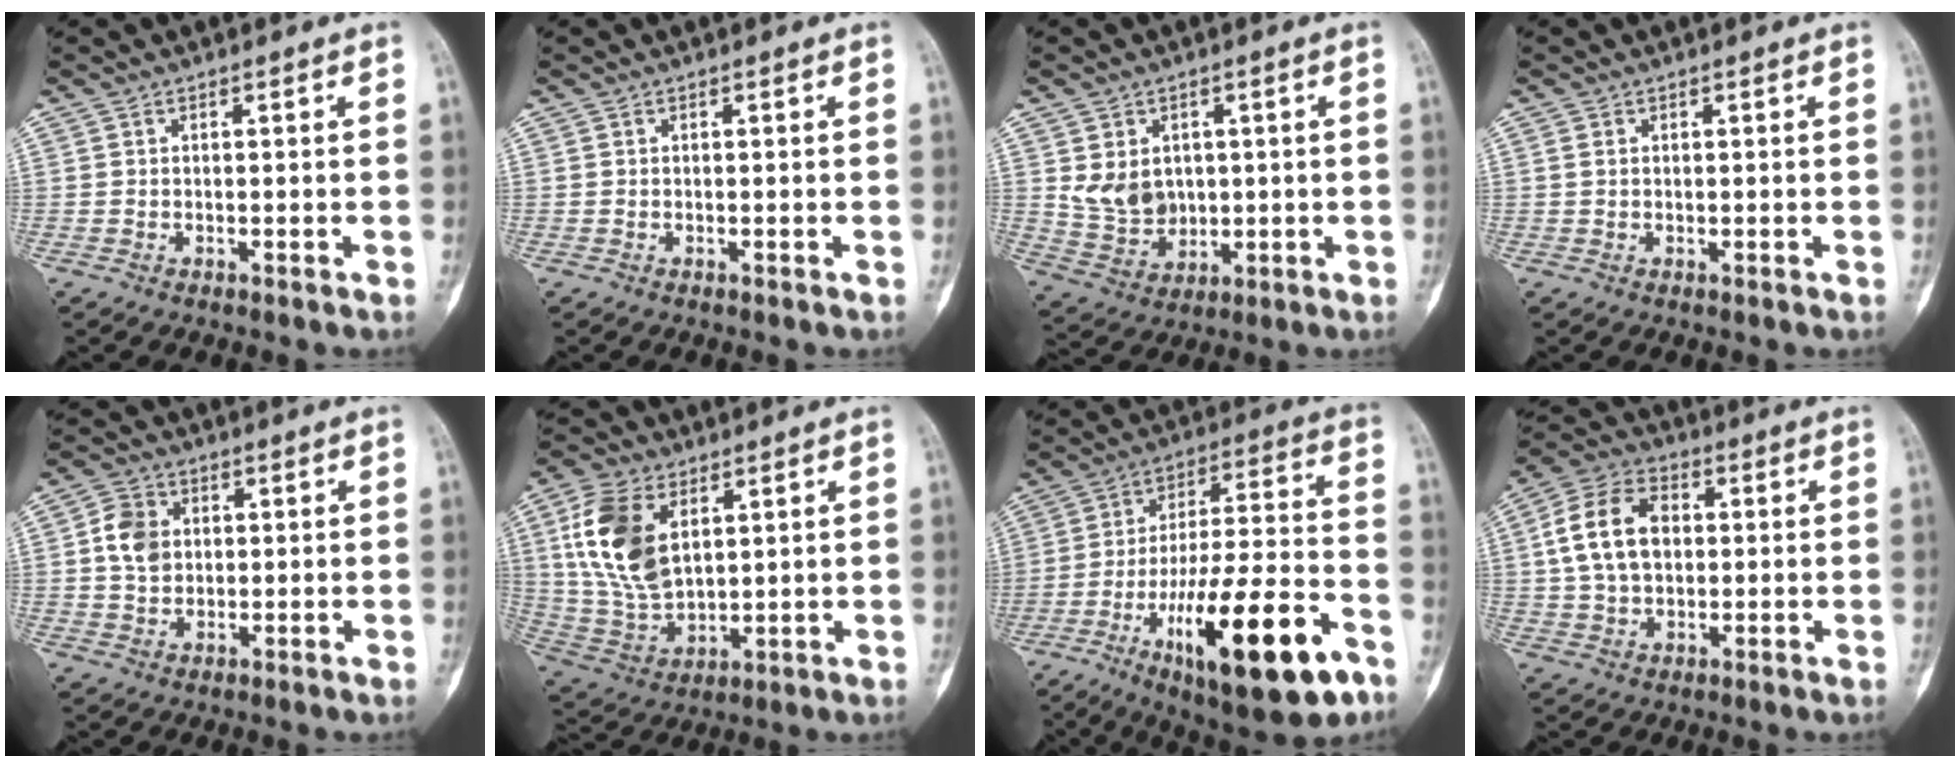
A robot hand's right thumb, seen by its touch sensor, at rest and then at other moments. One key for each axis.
{"total": 0.0}
{"total": 7.7, "fx": 1.4, "fy": 6.3, "fz": 4.2, "tx": -0.045, "ty": -0.011, "tz": 0.043}
{"total": 0.7, "fx": 0.2, "fy": 0.5, "fz": 0.4, "tx": -0.007, "ty": 0.004, "tz": 0.005}
{"total": 6.8, "fx": 1.1, "fy": 5.4, "fz": 4.1, "tx": -0.062, "ty": 0.000, "tz": 0.017}
{"total": 15.9, "fx": 5.0, "fy": 9.4, "fz": 11.7, "tx": -0.228, "ty": -0.015, "tz": 0.108}
{"total": 25.6, "fx": -11.8, "fy": 7.7, "fz": 21.4, "tx": -0.333, "ty": 0.054, "tz": -0.179}
{"total": 13.3, "fx": 1.9, "fy": 9.0, "fz": 9.5, "tx": -0.167, "ty": 0.017, "tz": 0.029}